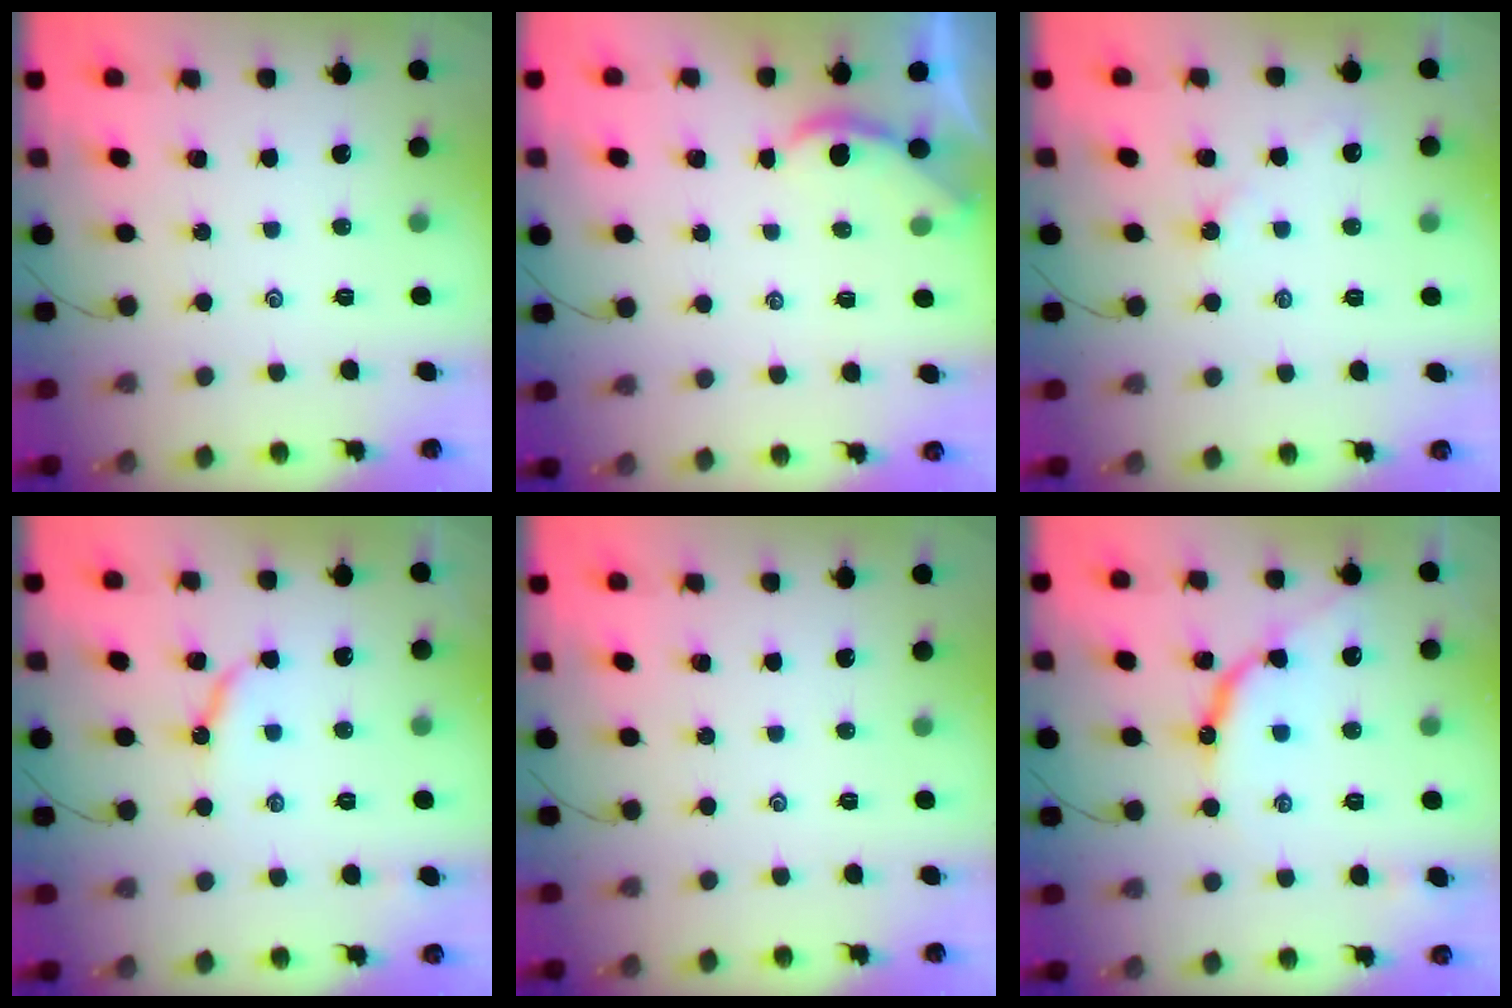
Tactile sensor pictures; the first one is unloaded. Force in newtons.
{"total": 1.5, "press": 1.5, "slide": 0.2}
{"total": 2.2, "press": 2.1, "slide": 0.4}
{"total": 5.9, "press": 5.9, "slide": 0.2}
{"total": 0.0}
{"total": 10.0, "press": 10.0, "slide": 0.9}